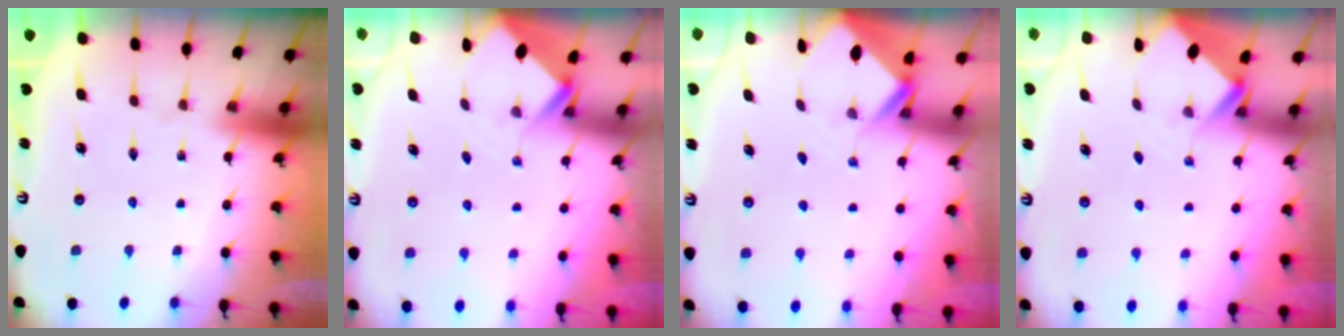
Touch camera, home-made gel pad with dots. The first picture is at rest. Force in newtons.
{"total": 2.7, "press": 2.7, "slide": 0.2}
{"total": 2.6, "press": 2.6, "slide": 0.2}
{"total": 2.7, "press": 2.7, "slide": 0.2}